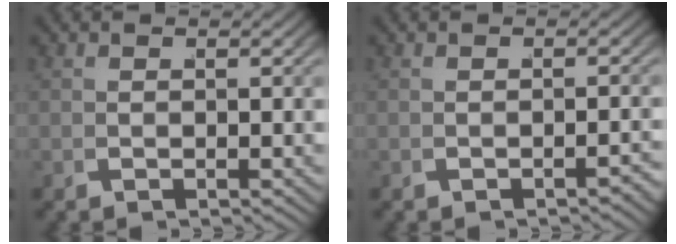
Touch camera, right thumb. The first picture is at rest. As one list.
[{"total": 1.2, "force": [-1.1, 0.1, 0.6], "torque": [-0.016, 0.002, -0.014]}]